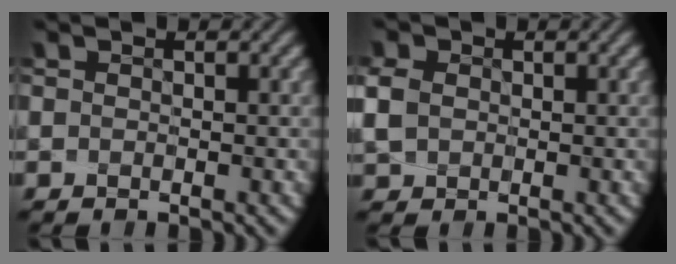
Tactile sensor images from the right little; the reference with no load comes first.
{"total": 1.4, "force": [-0.1, 1.3, 0.4], "torque": [-0.009, 0.001, -0.003]}